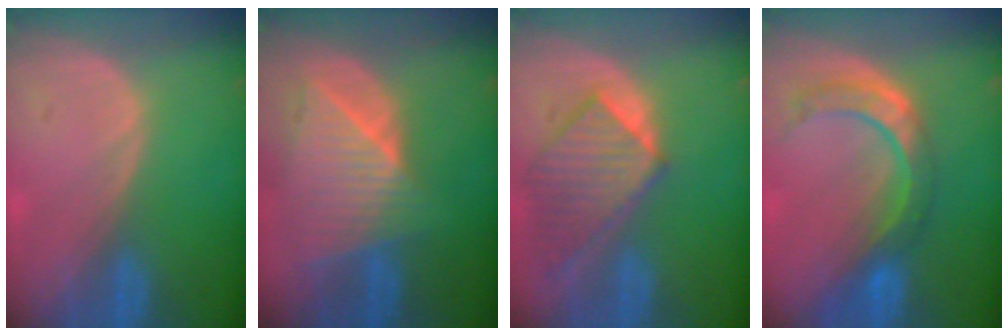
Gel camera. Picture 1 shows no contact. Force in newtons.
{"total": 9.1, "press": 8.1, "slide": 4.0}
{"total": 8.6, "press": 7.8, "slide": 3.7}
{"total": 8.4, "press": 7.2, "slide": 4.4}